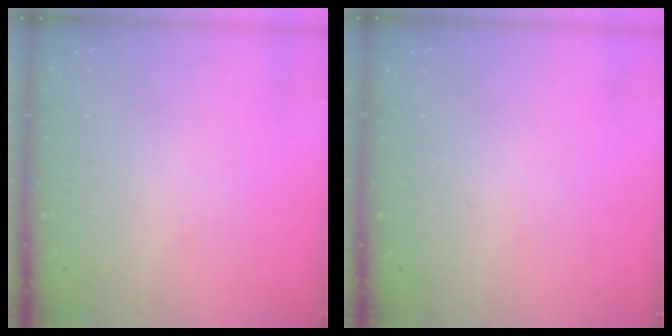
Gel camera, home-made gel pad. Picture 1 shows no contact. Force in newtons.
{"total": 0.0}